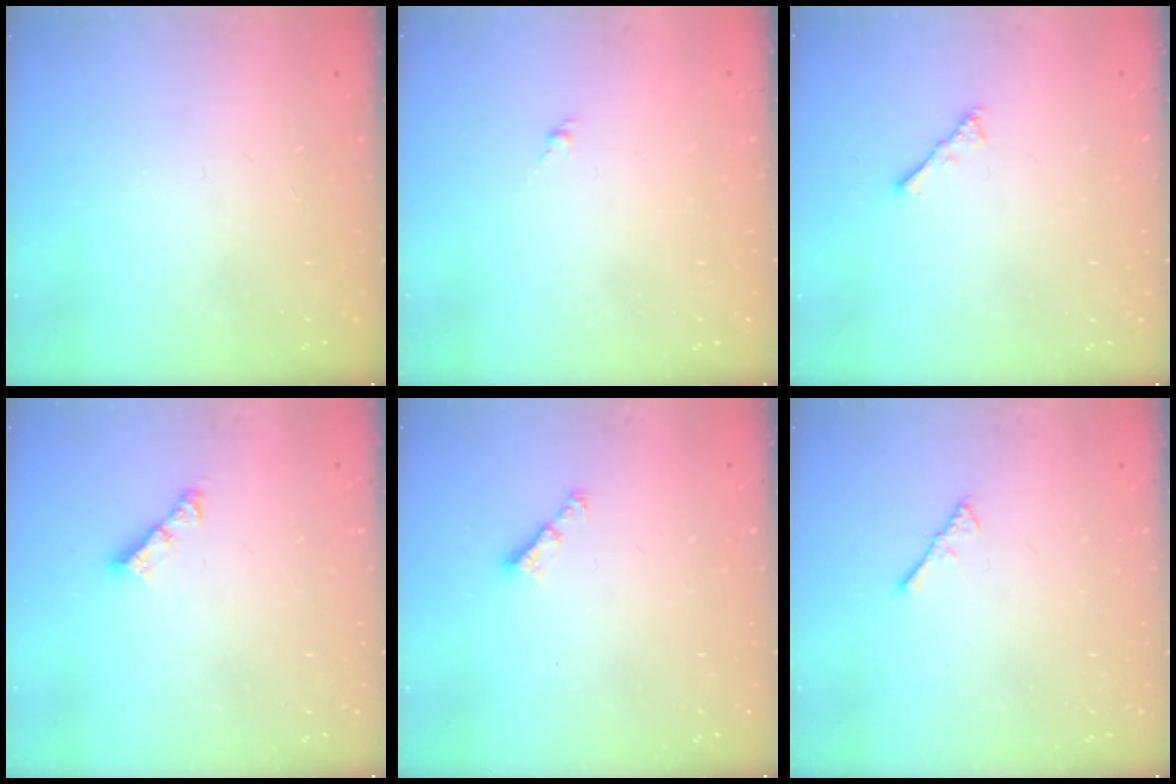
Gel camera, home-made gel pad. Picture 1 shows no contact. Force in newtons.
{"total": 1.4, "press": 1.2, "slide": 0.6}
{"total": 2.1, "press": 2.1, "slide": 0.5}
{"total": 4.2, "press": 4.2, "slide": 0.3}
{"total": 3.1, "press": 3.1, "slide": 0.6}
{"total": 2.2, "press": 2.1, "slide": 0.5}